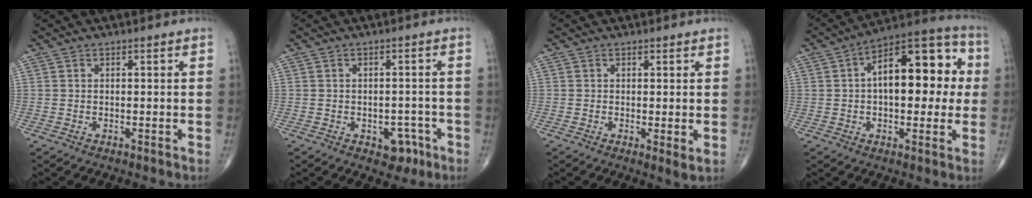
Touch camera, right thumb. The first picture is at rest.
{"total": 4.7, "force": [-2.3, 3.2, 2.7], "torque": [-0.008, 0.015, -0.025]}
{"total": 2.2, "force": [0.0, 0.4, 2.2], "torque": [-0.038, -0.010, -0.005]}
{"total": 19.1, "force": [2.5, 9.5, 16.4], "torque": [-0.206, 0.035, 0.026]}